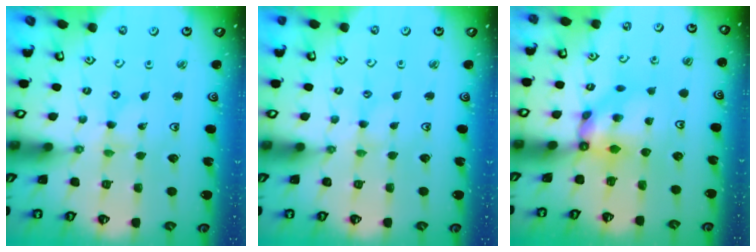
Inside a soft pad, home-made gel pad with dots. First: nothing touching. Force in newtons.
{"total": 1.0, "press": 1.0, "slide": 0.3}
{"total": 7.5, "press": 7.5, "slide": 0.5}